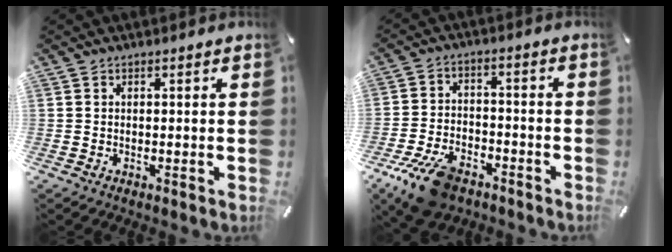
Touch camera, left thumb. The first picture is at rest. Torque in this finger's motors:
{"motor_torque": [-0.12, 2.35, 0.73, 0.61, 0.33]}